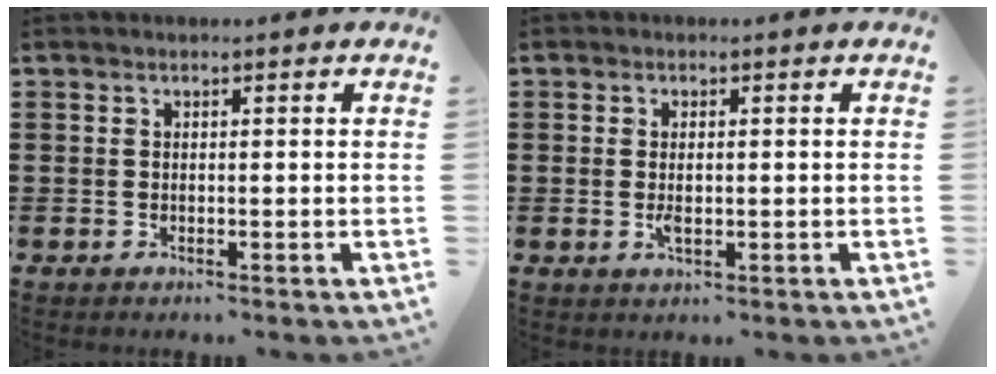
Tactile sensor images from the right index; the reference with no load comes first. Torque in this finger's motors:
{"motor_torque": [-0.06, 0.02, 0.08, 0.01]}